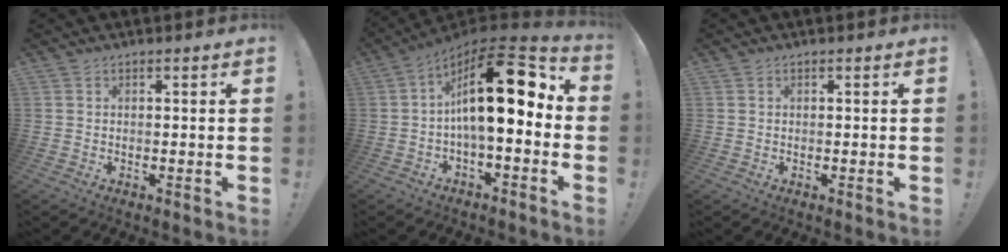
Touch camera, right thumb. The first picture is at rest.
{"total": 19.9, "force": [3.5, 7.1, 18.2], "torque": [-0.297, -0.013, 0.055]}
{"total": 0.0}